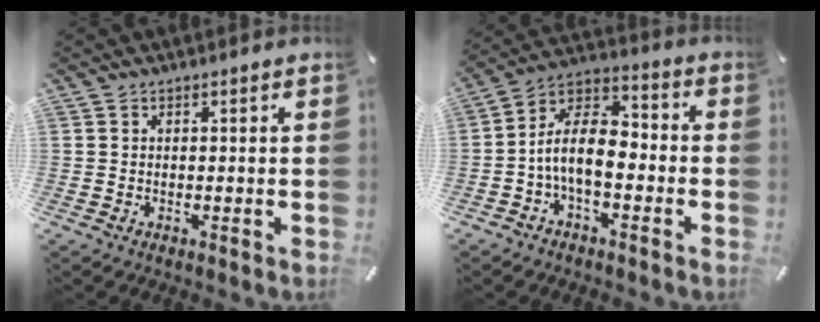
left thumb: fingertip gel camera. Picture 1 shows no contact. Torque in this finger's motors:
{"motor_torque": [-0.01, 1.13, 0.81, -0.52, 0.46]}